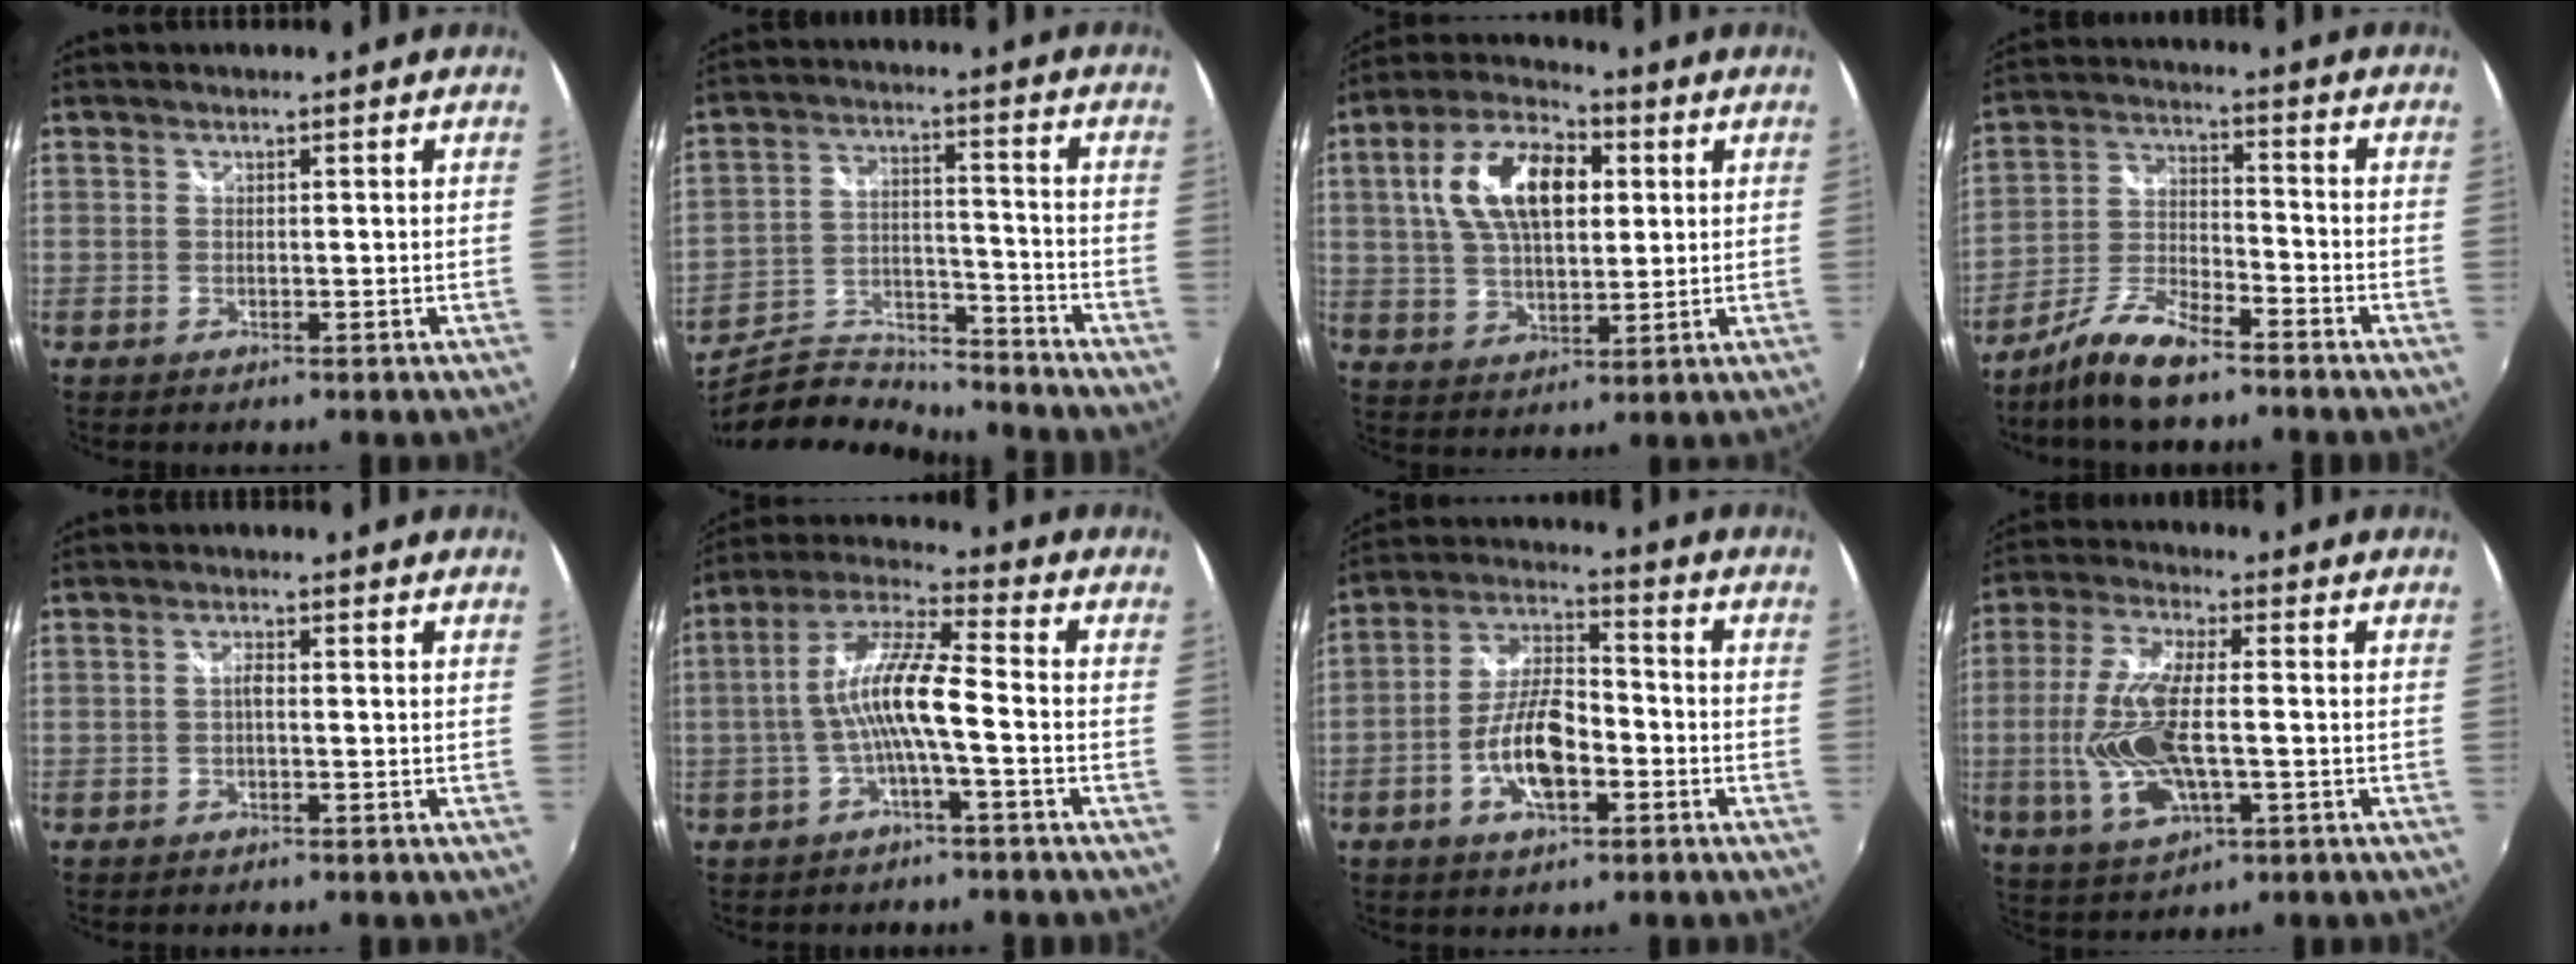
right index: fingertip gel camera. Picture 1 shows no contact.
{"total": 12.0, "force": [-10.9, 4.0, 3.2], "torque": [-0.071, 0.016, -0.186]}
{"total": 15.1, "force": [3.6, 8.0, 12.2], "torque": [-0.229, 0.027, 0.063]}
{"total": 10.0, "force": [-7.7, 2.6, 5.9], "torque": [-0.129, 0.002, -0.149]}
{"total": 1.3, "force": [-0.3, 0.4, 1.2], "torque": [-0.024, 0.005, -0.007]}
{"total": 10.0, "force": [-2.3, 1.1, 9.7], "torque": [-0.205, 0.015, -0.039]}
{"total": 11.4, "force": [-4.2, 4.7, 9.5], "torque": [-0.196, 0.007, -0.073]}
{"total": 14.8, "force": [-2.2, 5.7, 13.4], "torque": [-0.284, -0.007, -0.038]}